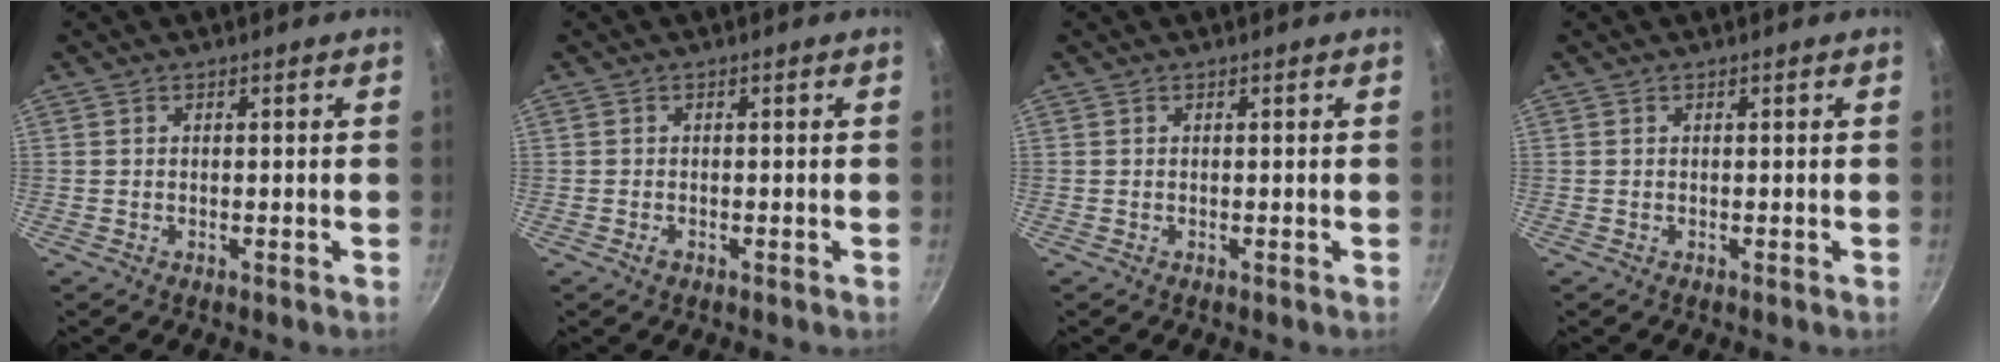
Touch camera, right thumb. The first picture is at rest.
{"total": 1.1, "force": [-0.6, 0.7, 0.6], "torque": [-0.009, 0.001, -0.011]}
{"total": 0.0}
{"total": 0.0}